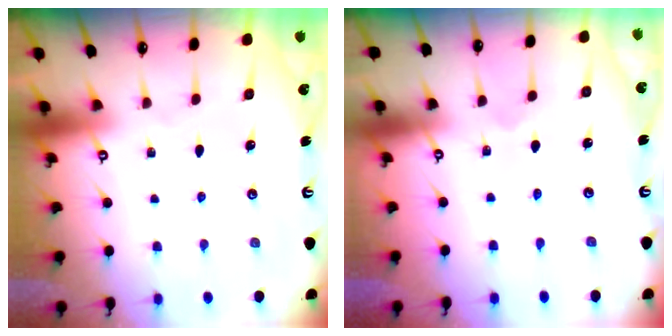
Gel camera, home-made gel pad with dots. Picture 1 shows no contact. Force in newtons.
{"total": 1.0, "press": 1.0, "slide": 0.1}